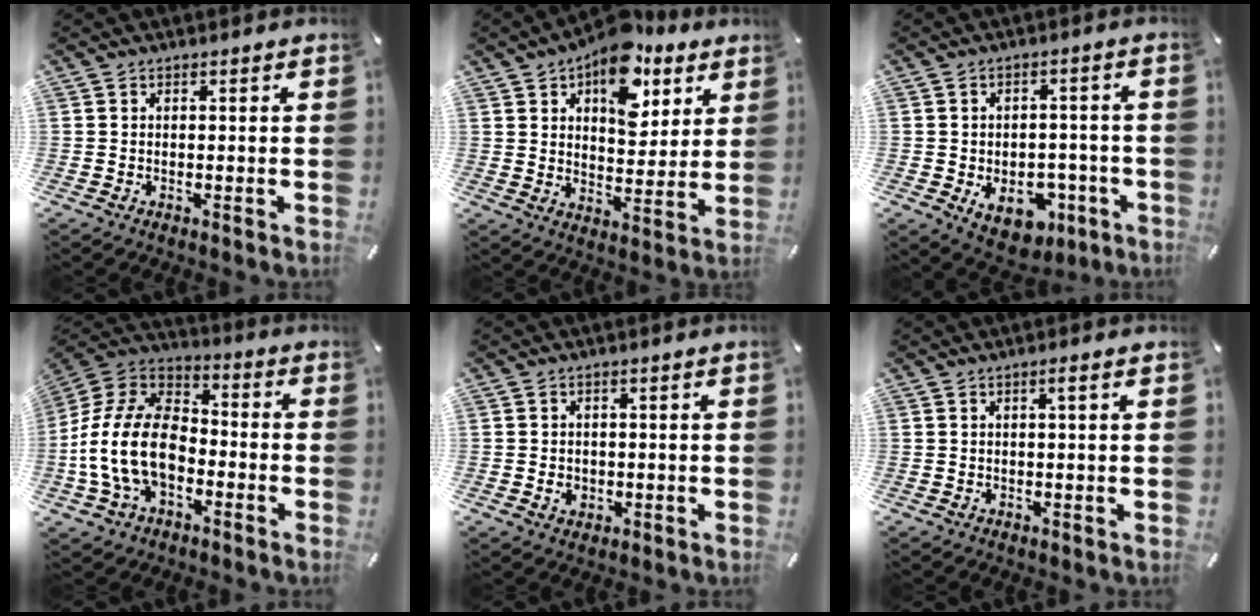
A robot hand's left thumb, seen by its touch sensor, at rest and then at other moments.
{"total": 14.2, "force": [8.2, 8.5, 8.0], "torque": [-0.103, -0.046, 0.140]}
{"total": 9.4, "force": [-3.1, 7.1, 5.2], "torque": [-0.065, 0.012, -0.045]}
{"total": 16.6, "force": [-5.3, 11.0, 11.1], "torque": [-0.247, 0.030, -0.099]}
{"total": 2.4, "force": [-0.5, 1.9, 1.3], "torque": [-0.025, 0.004, -0.011]}
{"total": 1.7, "force": [0.4, 0.0, 1.7], "torque": [-0.031, -0.001, 0.005]}